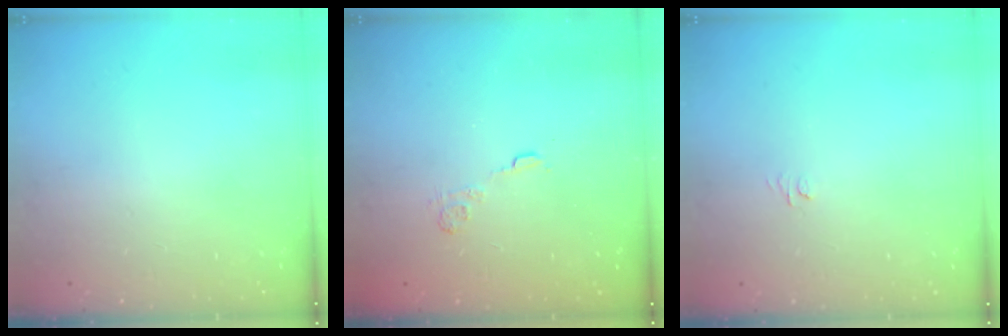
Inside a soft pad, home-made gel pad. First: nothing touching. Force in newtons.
{"total": 3.0, "press": 2.6, "slide": 1.4}
{"total": 3.7, "press": 3.6, "slide": 0.3}